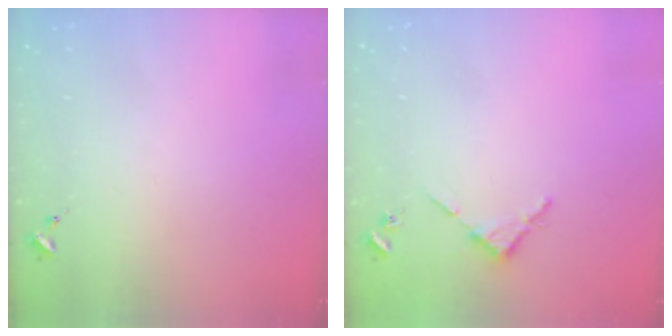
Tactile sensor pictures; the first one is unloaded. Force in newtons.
{"total": 2.7, "press": 2.7, "slide": 0.3}